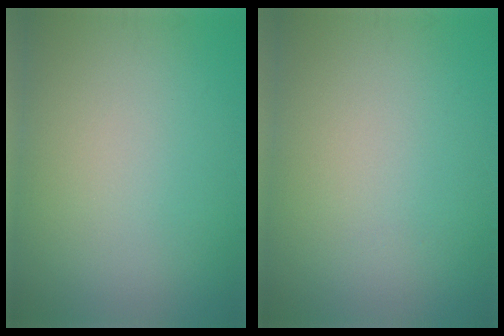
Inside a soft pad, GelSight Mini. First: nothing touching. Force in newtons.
{"total": 0.0}